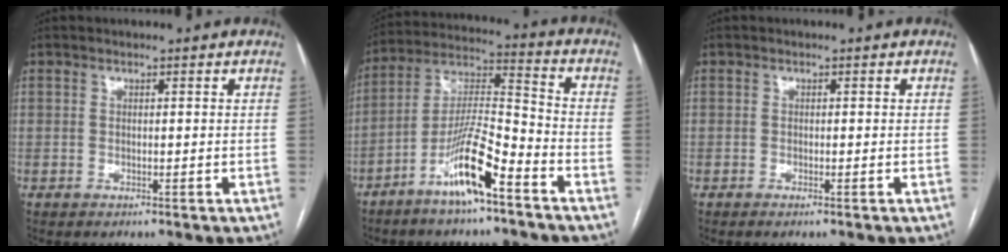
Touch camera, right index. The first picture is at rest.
{"total": 11.9, "force": [-7.1, 1.1, 9.6], "torque": [-0.188, -0.005, -0.136]}
{"total": 0.6, "force": [-0.5, -0.1, 0.5], "torque": [-0.010, -0.001, -0.008]}